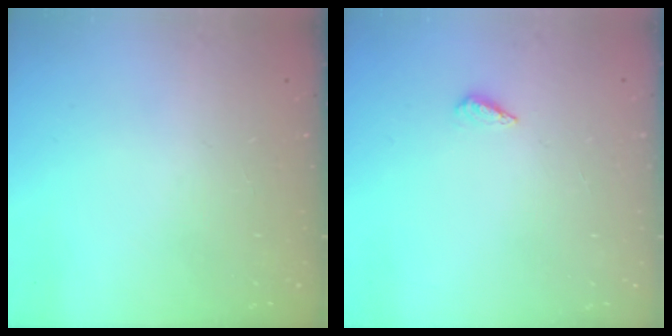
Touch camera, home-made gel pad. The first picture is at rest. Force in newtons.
{"total": 2.3, "press": 2.2, "slide": 0.8}